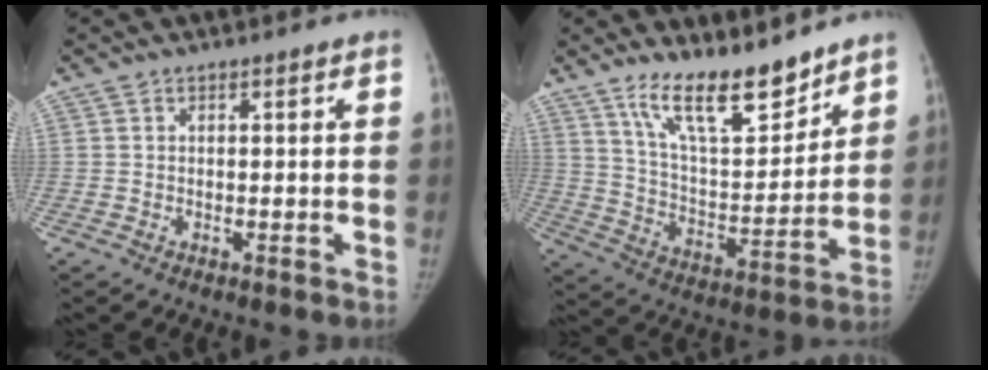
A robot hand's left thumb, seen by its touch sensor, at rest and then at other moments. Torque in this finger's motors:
{"motor_torque": [0.16, 0.14, 1.39, -1.38, 0.06]}